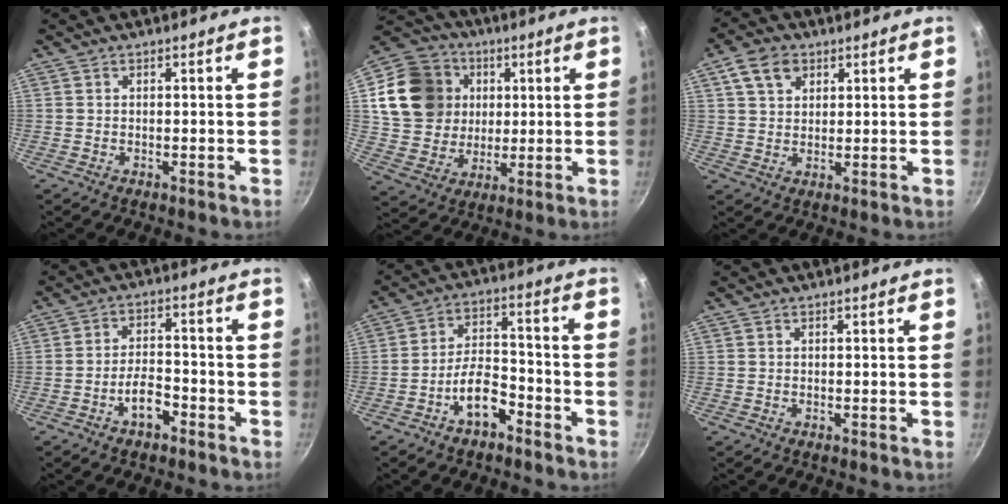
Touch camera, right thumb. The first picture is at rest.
{"total": 18.0, "force": [4.3, 15.5, 8.2], "torque": [-0.137, 0.008, 0.083]}
{"total": 6.7, "force": [3.1, 4.8, 3.5], "torque": [-0.049, 0.000, 0.054]}
{"total": 5.6, "force": [-3.3, 2.7, 3.6], "torque": [-0.052, 0.032, -0.057]}
{"total": 8.3, "force": [-4.9, 4.1, 5.3], "torque": [-0.074, 0.050, -0.086]}
{"total": 0.0}